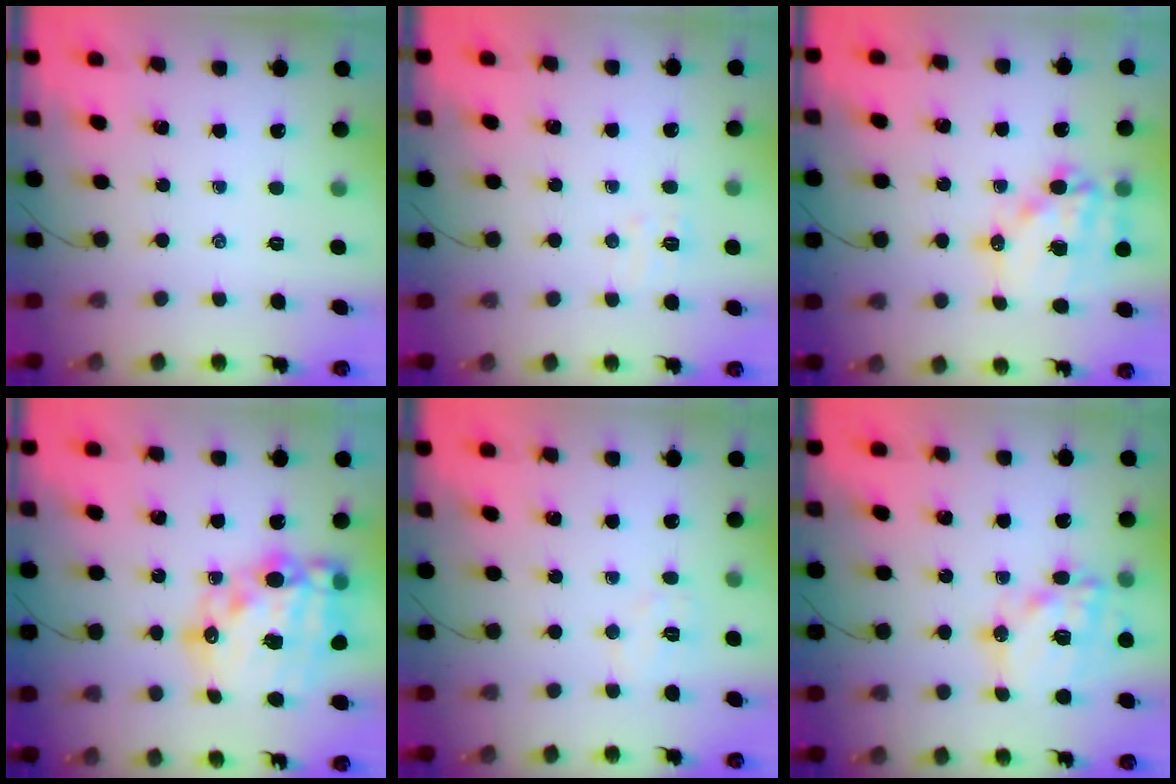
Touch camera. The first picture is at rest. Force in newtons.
{"total": 4.5, "press": 4.4, "slide": 1.1}
{"total": 15.4, "press": 14.9, "slide": 3.9}
{"total": 22.1, "press": 21.6, "slide": 4.4}
{"total": 4.5, "press": 4.4, "slide": 1.0}
{"total": 17.0, "press": 16.5, "slide": 3.9}